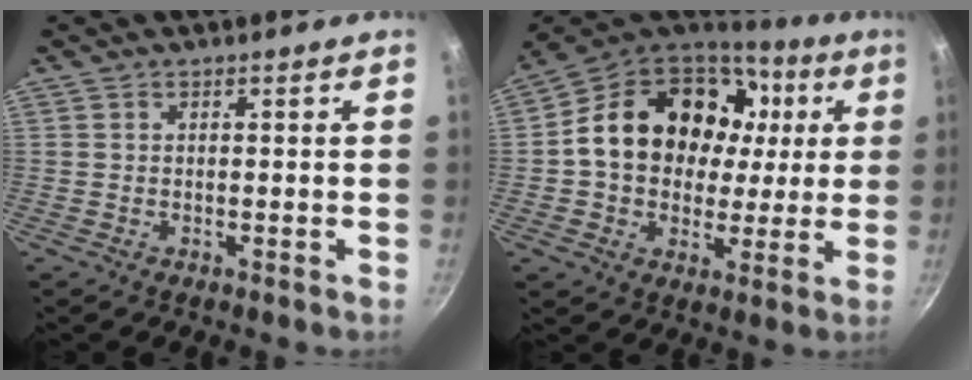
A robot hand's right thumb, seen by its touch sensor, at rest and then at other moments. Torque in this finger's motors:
{"motor_torque": [1.41, 3.60, 1.03, -0.94, 0.48]}